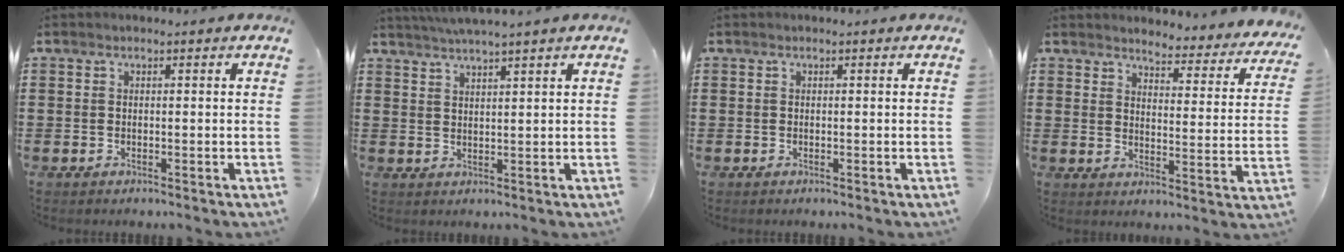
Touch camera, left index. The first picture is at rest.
{"total": 2.6, "force": [2.3, -1.0, 0.6], "torque": [-0.016, -0.006, 0.042]}
{"total": 0.0}
{"total": 3.6, "force": [3.5, -0.3, 0.3], "torque": [-0.018, -0.034, 0.054]}